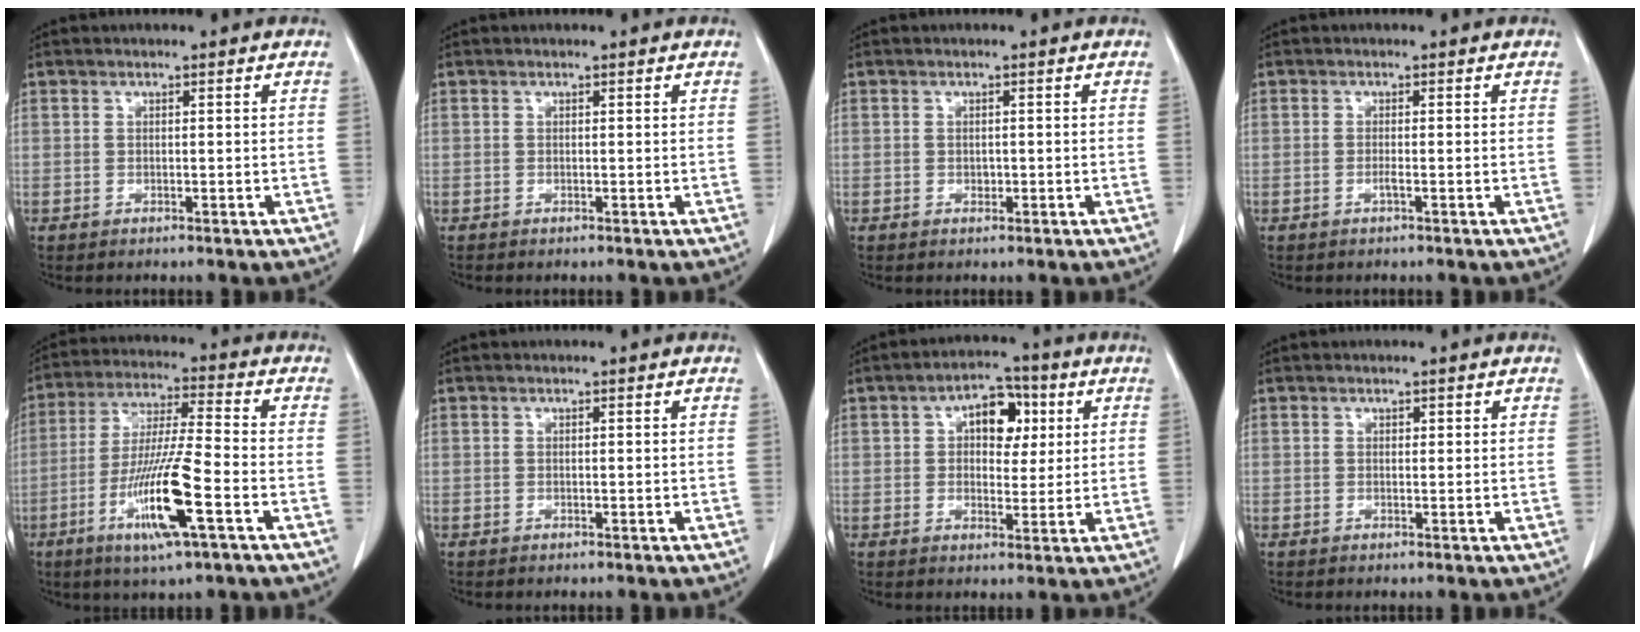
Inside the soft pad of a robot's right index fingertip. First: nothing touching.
{"total": 0.0}
{"total": 0.7, "force": [-0.1, 0.6, 0.4], "torque": [-0.007, 0.000, -0.002]}
{"total": 0.7, "force": [-0.3, -0.1, 0.7], "torque": [-0.015, -0.001, -0.006]}
{"total": 13.6, "force": [-5.2, 0.3, 12.6], "torque": [-0.248, -0.021, -0.097]}
{"total": 0.0}
{"total": 7.3, "force": [2.1, 4.2, 5.6], "torque": [-0.080, 0.023, 0.032]}
{"total": 0.5, "force": [0.3, 0.4, 0.1], "torque": [0.003, 0.000, 0.001]}